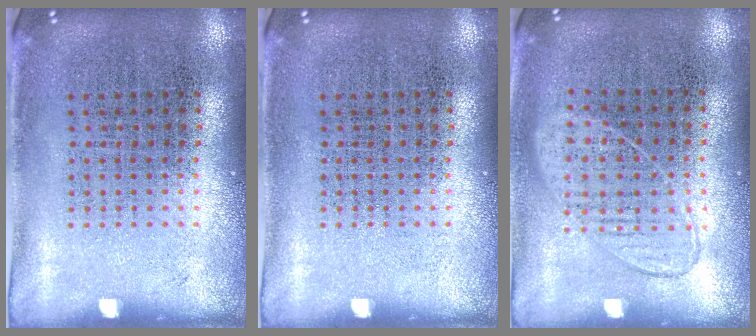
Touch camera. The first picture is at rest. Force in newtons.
{"total": 0.0}
{"total": 0.9, "press": 0.8, "slide": 0.4}